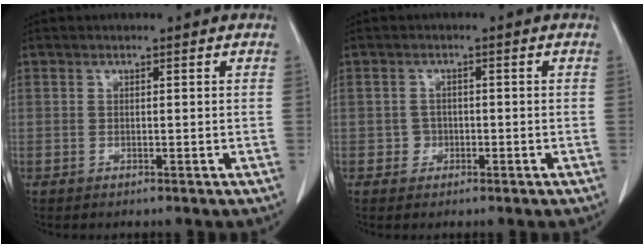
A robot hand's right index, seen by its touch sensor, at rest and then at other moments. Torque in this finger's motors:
{"motor_torque": [-0.12, 0.05, -0.08, -0.02]}